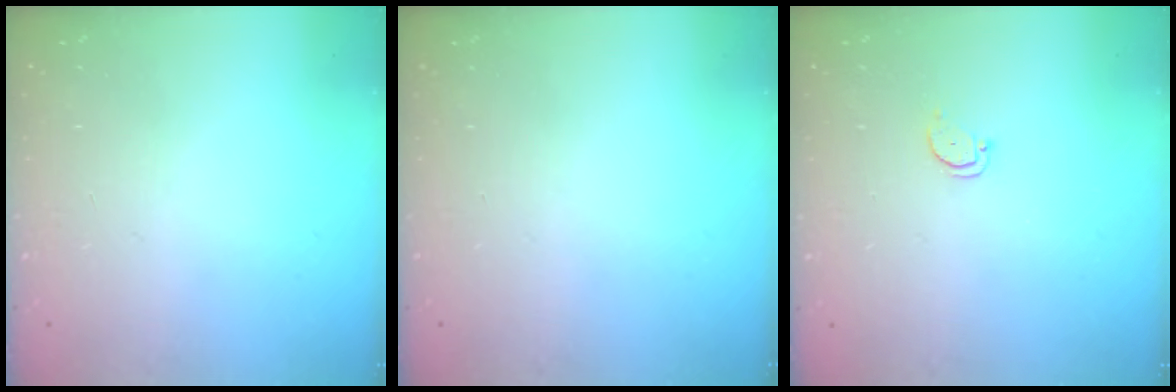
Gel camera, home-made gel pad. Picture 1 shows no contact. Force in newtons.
{"total": 0.0}
{"total": 2.0, "press": 2.0, "slide": 0.2}